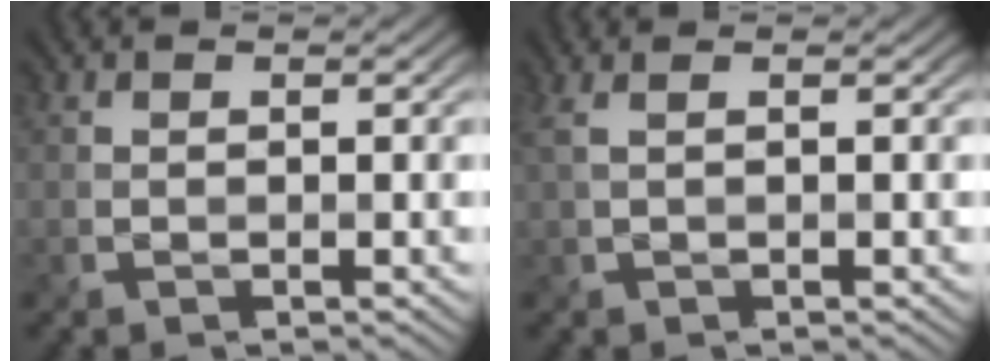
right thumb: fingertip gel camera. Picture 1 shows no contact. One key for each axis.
{"total": 1.9, "fx": 0.8, "fy": 0.4, "fz": 1.6, "tx": -0.044, "ty": 0.006, "tz": 0.017}